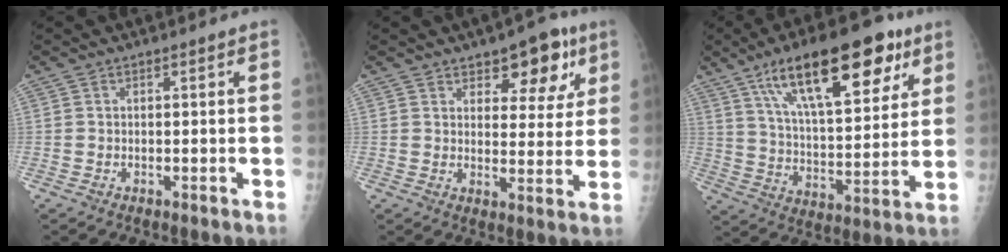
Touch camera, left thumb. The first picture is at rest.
{"total": 9.9, "force": [5.8, 5.1, 6.2], "torque": [-0.041, -0.027, 0.080]}
{"total": 23.5, "force": [12.9, 8.9, 17.5], "torque": [-0.243, -0.032, 0.215]}